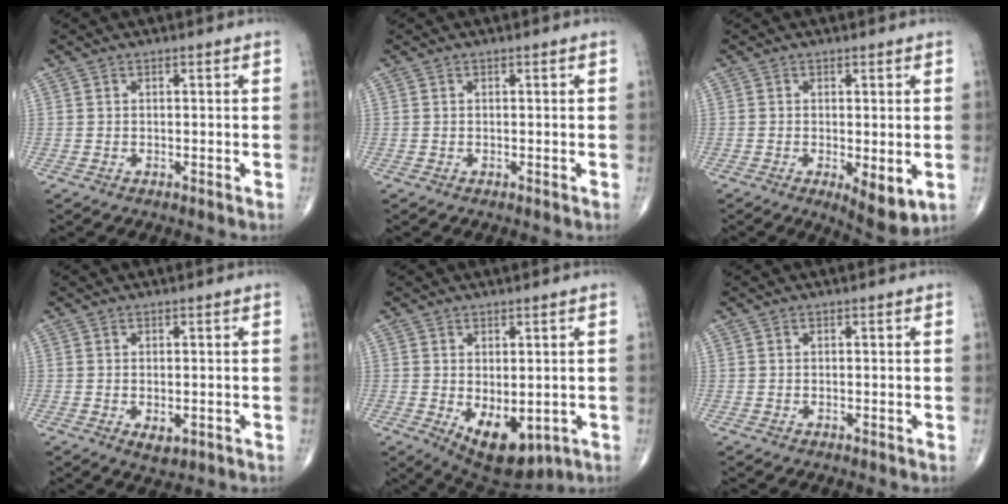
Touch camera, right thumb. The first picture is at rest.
{"total": 0.0}
{"total": 6.4, "force": [-1.4, 2.4, 5.8], "torque": [-0.082, -0.019, -0.016]}
{"total": 2.7, "force": [-0.7, 1.5, 2.1], "torque": [-0.030, -0.005, -0.004]}
{"total": 10.2, "force": [-2.3, 5.5, 8.3], "torque": [-0.105, -0.009, -0.011]}
{"total": 0.0}